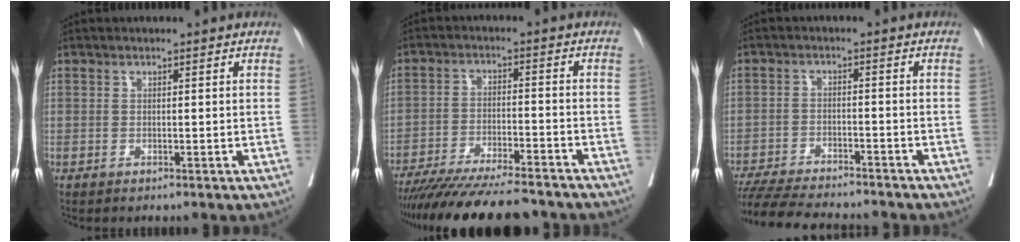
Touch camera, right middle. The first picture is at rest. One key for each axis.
{"total": 18.7, "fx": -16.8, "fy": 1.9, "fz": 8.0, "tx": -0.129, "ty": -0.029, "tz": -0.247}
{"total": 14.4, "fx": -13.0, "fy": 2.0, "fz": 5.8, "tx": -0.103, "ty": -0.020, "tz": -0.194}